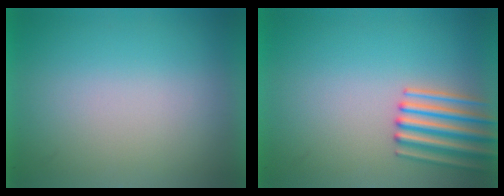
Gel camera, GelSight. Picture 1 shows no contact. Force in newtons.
{"total": 3.4}